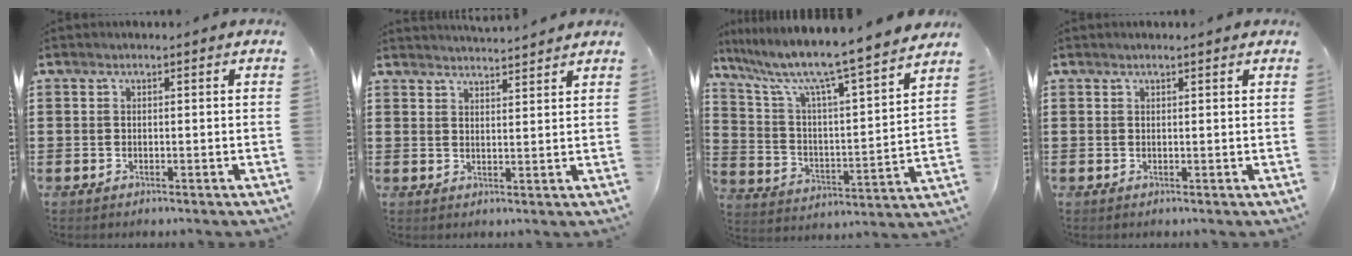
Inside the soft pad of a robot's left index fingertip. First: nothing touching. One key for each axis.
{"total": 2.9, "fx": 2.9, "fy": -0.4, "fz": 0.0, "tx": -0.007, "ty": -0.012, "tz": 0.054}
{"total": 8.5, "fx": 7.4, "fy": -0.2, "fz": 4.3, "tx": -0.117, "ty": -0.066, "tz": 0.113}
{"total": 0.6, "fx": 0.5, "fy": 0.0, "fz": 0.4, "tx": -0.009, "ty": -0.001, "tz": 0.009}